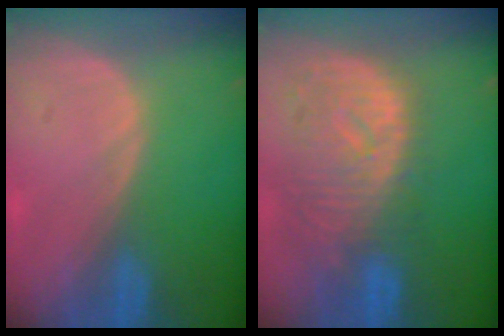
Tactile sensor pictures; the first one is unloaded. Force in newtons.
{"total": 11.3, "press": 9.9, "slide": 5.5}